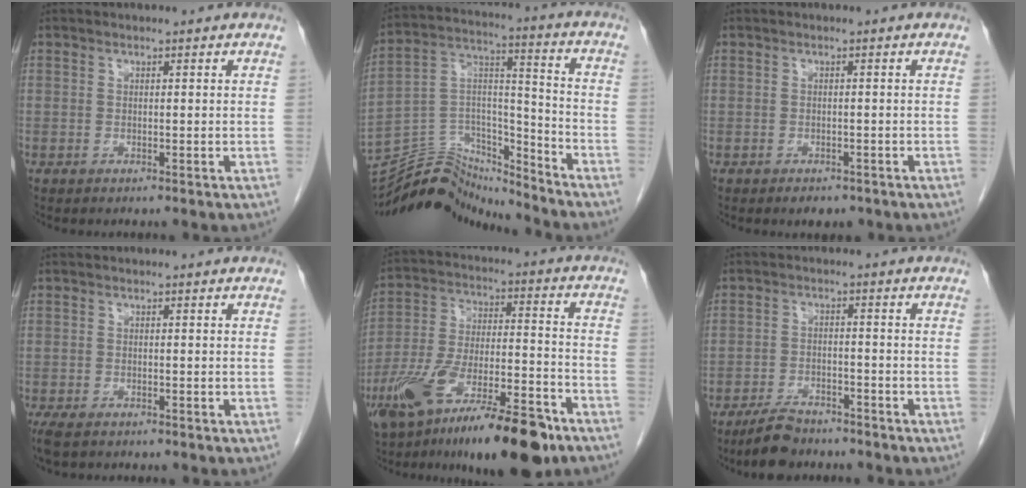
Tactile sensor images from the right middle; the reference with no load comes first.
{"total": 16.1, "force": [-15.8, 2.5, 1.7], "torque": [-0.034, 0.047, -0.277]}
{"total": 2.0, "force": [-1.5, 1.1, 0.8], "torque": [-0.010, 0.000, -0.014]}
{"total": 3.8, "force": [-2.9, 1.6, 2.0], "torque": [-0.039, -0.010, -0.047]}
{"total": 21.6, "force": [-13.6, 4.5, 16.1], "torque": [-0.258, -0.020, -0.234]}
{"total": 6.1, "force": [-5.2, 2.0, 2.4], "torque": [-0.050, -0.009, -0.093]}